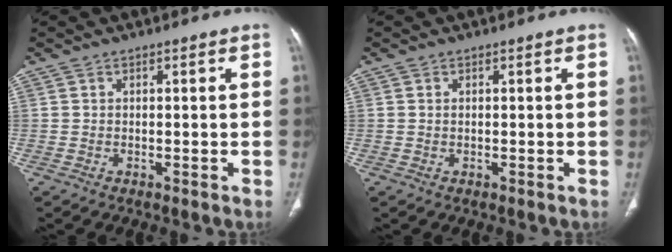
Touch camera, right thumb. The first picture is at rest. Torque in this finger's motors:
{"motor_torque": [-0.18, 0.10, -0.10, 0.33, 0.02]}